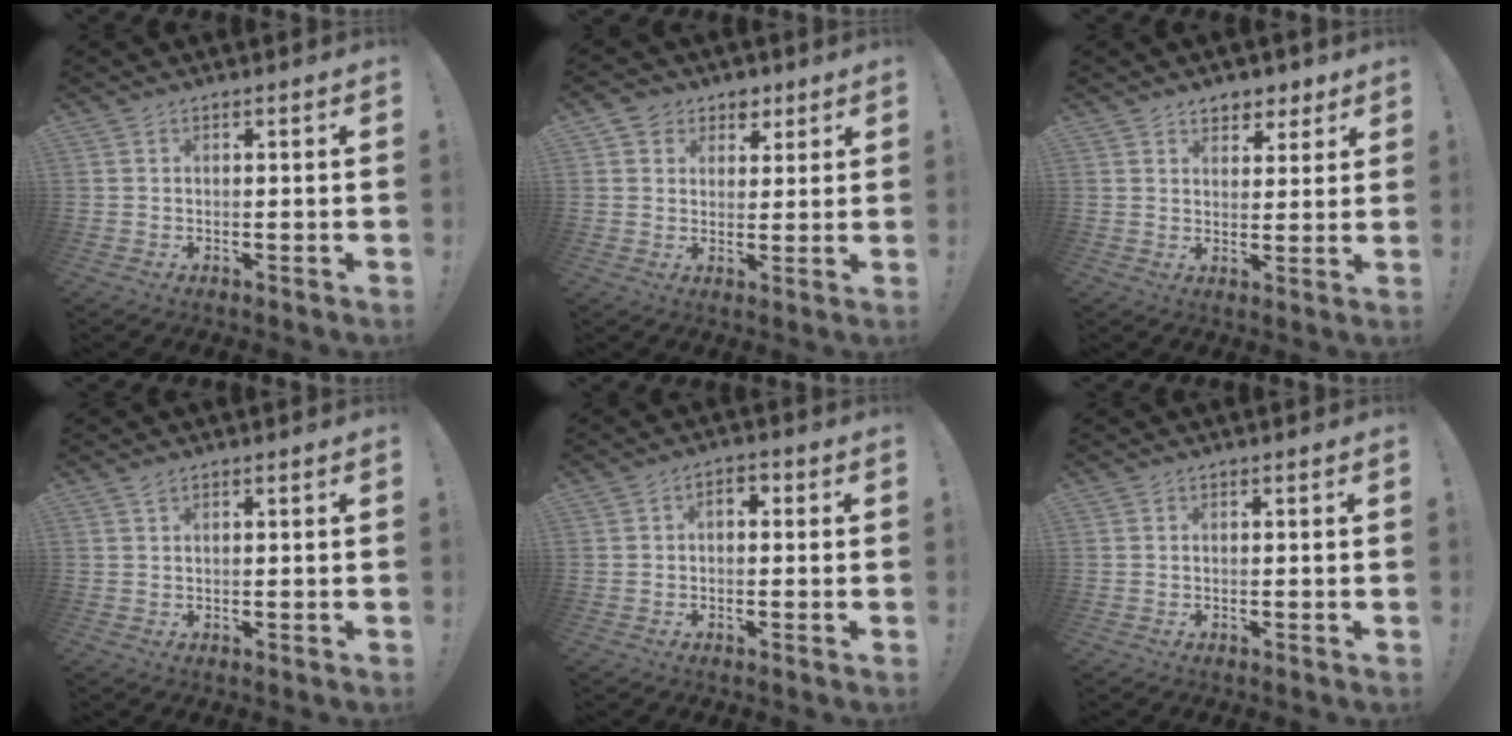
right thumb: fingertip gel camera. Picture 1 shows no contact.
{"total": 6.4, "force": [3.1, 5.4, 1.2], "torque": [-0.018, -0.013, 0.063]}
{"total": 5.5, "force": [3.9, 3.7, 1.3], "torque": [0.000, -0.028, 0.070]}
{"total": 0.9, "force": [0.8, 0.3, 0.4], "torque": [-0.003, -0.001, 0.013]}
{"total": 2.9, "force": [-0.3, 1.9, 2.1], "torque": [-0.026, 0.005, -0.010]}
{"total": 0.0}